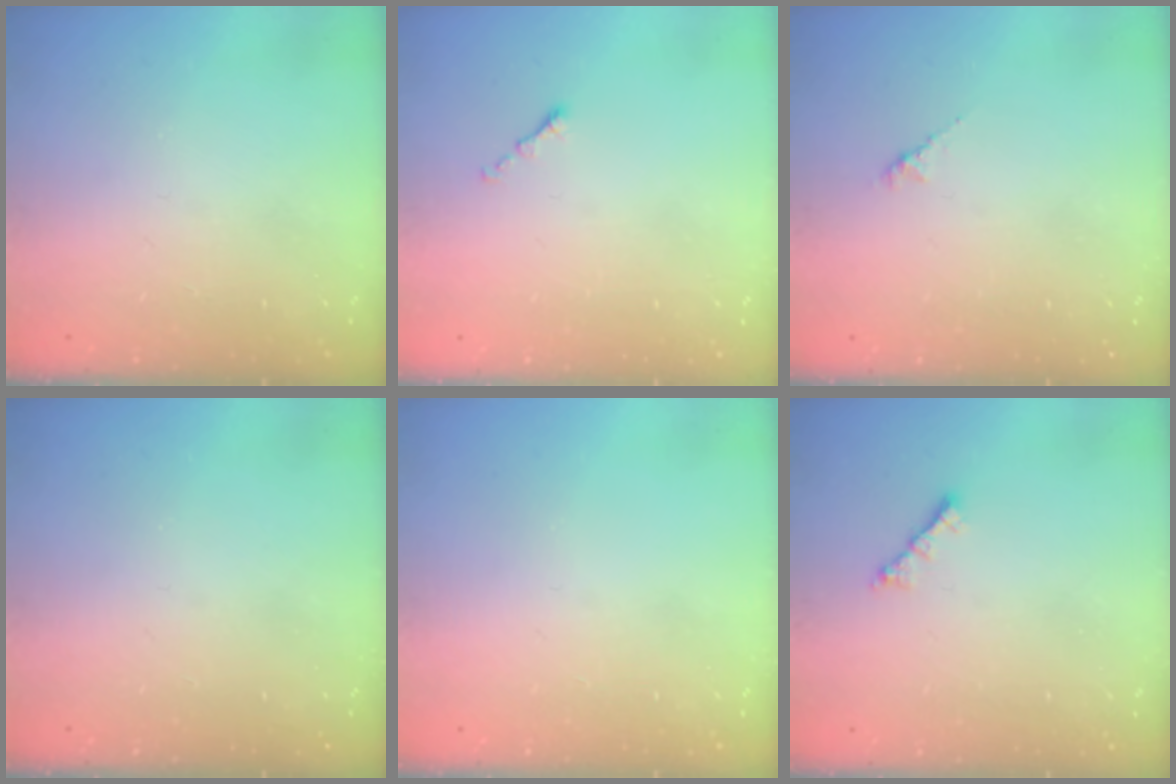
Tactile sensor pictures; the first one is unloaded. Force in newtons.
{"total": 0.6, "press": 0.5, "slide": 0.2}
{"total": 1.5, "press": 1.4, "slide": 0.5}
{"total": 0.0}
{"total": 0.0}
{"total": 2.0, "press": 1.9, "slide": 0.5}